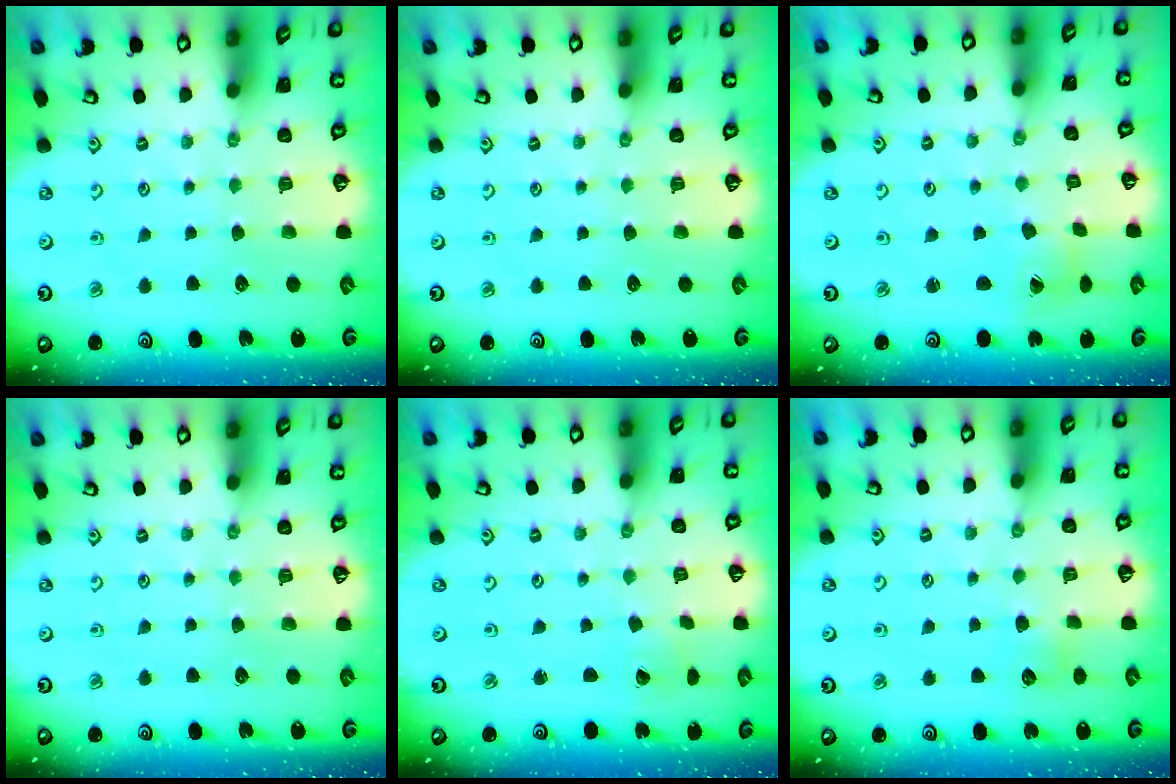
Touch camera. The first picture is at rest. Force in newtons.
{"total": 0.0}
{"total": 2.5, "press": 2.5, "slide": 0.3}
{"total": 0.0}
{"total": 1.5, "press": 1.5, "slide": 0.1}
{"total": 4.2, "press": 4.2, "slide": 0.4}